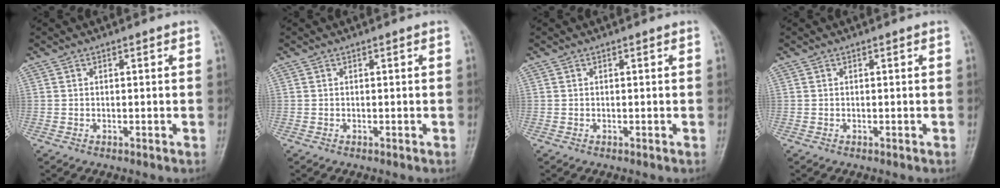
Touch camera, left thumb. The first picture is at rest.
{"total": 0.0}
{"total": 0.0}
{"total": 0.0}